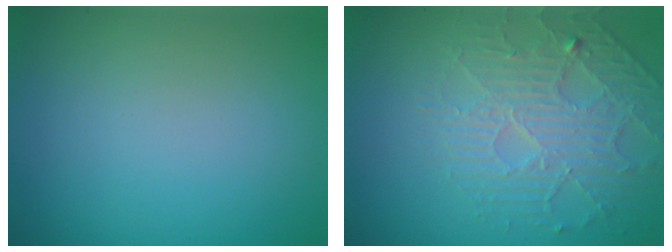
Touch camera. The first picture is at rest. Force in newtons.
{"total": 4.6, "press": 3.6, "slide": 3.0}